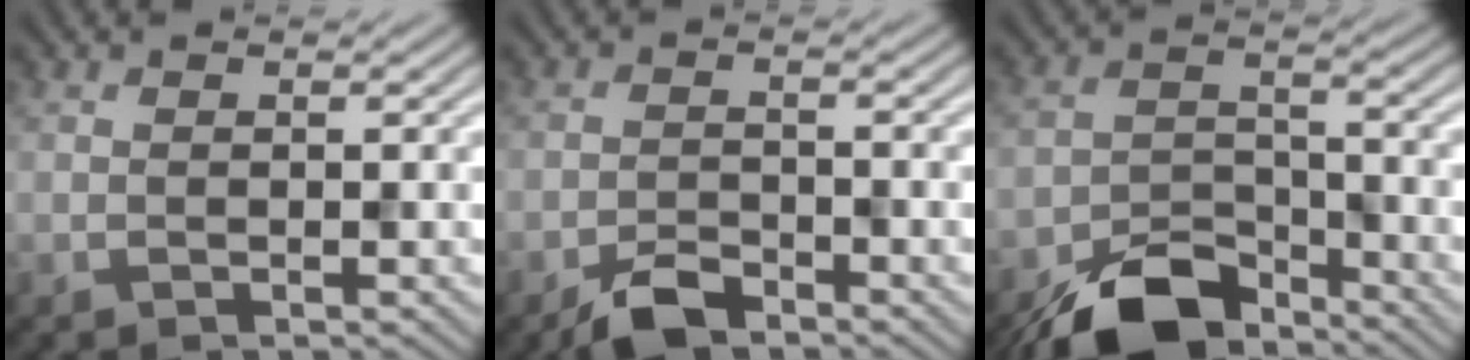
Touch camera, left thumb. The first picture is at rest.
{"total": 3.8, "force": [-3.0, 1.4, 1.9], "torque": [-0.036, 0.000, -0.063]}
{"total": 10.0, "force": [-7.8, 4.2, 4.7], "torque": [-0.084, -0.009, -0.151]}